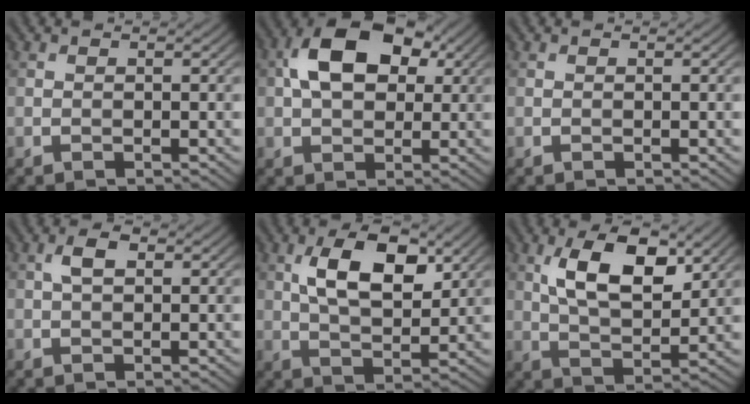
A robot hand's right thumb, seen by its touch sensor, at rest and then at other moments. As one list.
[{"total": 10.5, "force": [2.7, 6.6, 7.7], "torque": [-0.150, 0.019, 0.039]}, {"total": 0.0}, {"total": 2.6, "force": [0.8, 1.3, 2.2], "torque": [-0.044, 0.007, 0.012]}, {"total": 9.0, "force": [3.2, 4.2, 7.3], "torque": [-0.131, 0.006, 0.056]}, {"total": 10.0, "force": [3.9, 4.5, 8.0], "torque": [-0.147, 0.004, 0.073]}]